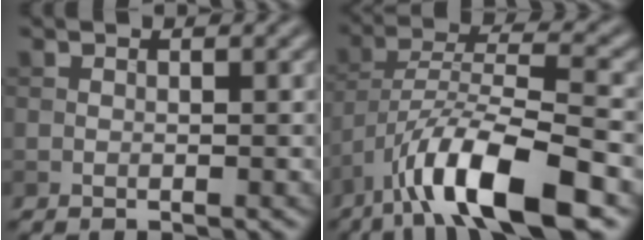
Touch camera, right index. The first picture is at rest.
{"total": 11.0, "force": [-6.7, 2.8, 8.3], "torque": [-0.140, 0.010, -0.124]}